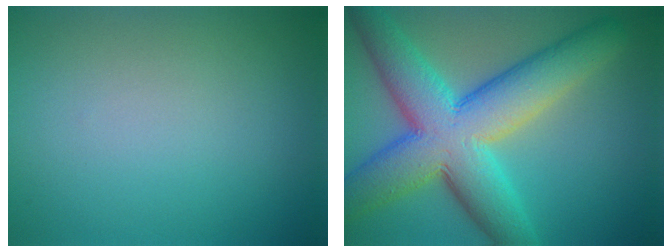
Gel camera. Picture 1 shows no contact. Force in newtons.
{"total": 11.6, "press": 11.6, "slide": 0.2}